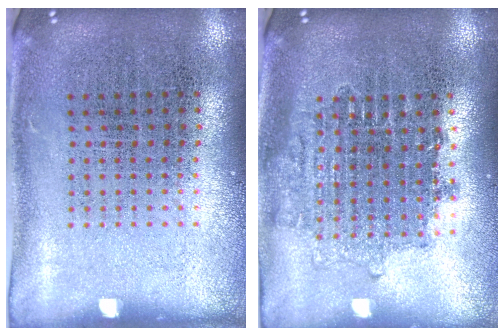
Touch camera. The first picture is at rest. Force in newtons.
{"total": 1.6, "press": 1.3, "slide": 0.9}